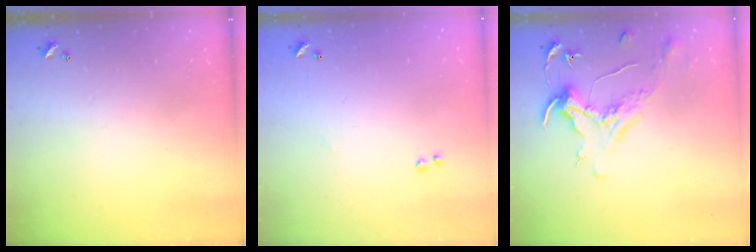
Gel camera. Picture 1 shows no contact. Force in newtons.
{"total": 8.3, "press": 8.3, "slide": 0.5}
{"total": 1.6, "press": 1.4, "slide": 0.7}